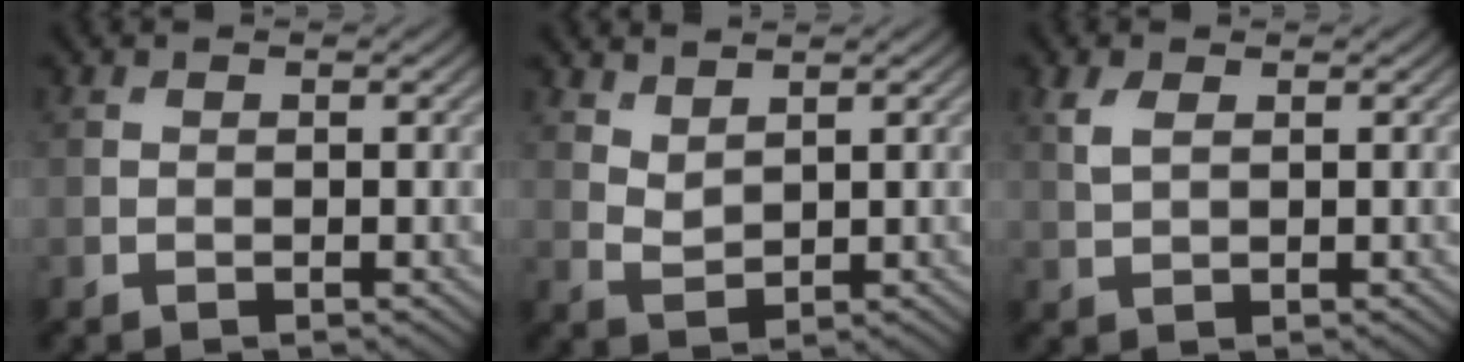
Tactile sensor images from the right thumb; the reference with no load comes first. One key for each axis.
{"total": 2.9, "fx": 2.2, "fy": 1.0, "fz": 1.5, "tx": -0.036, "ty": -0.005, "tz": 0.053}
{"total": 2.5, "fx": 1.1, "fy": 1.2, "fz": 1.8, "tx": -0.051, "ty": 0.001, "tz": 0.025}